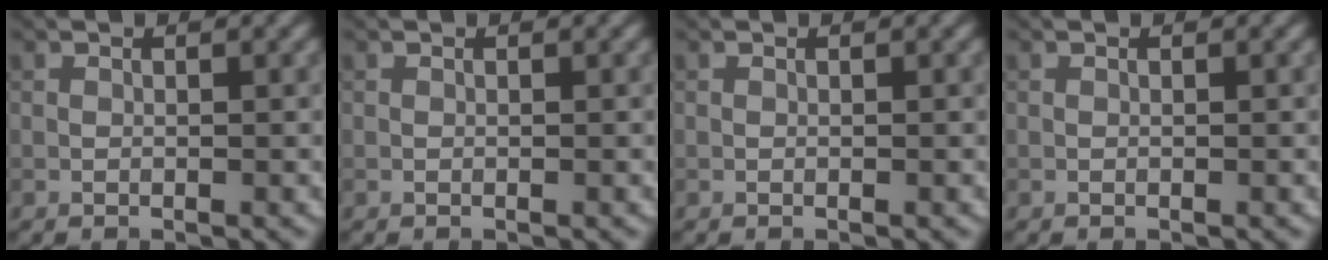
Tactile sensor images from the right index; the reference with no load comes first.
{"total": 0.0}
{"total": 0.0}
{"total": 0.0}